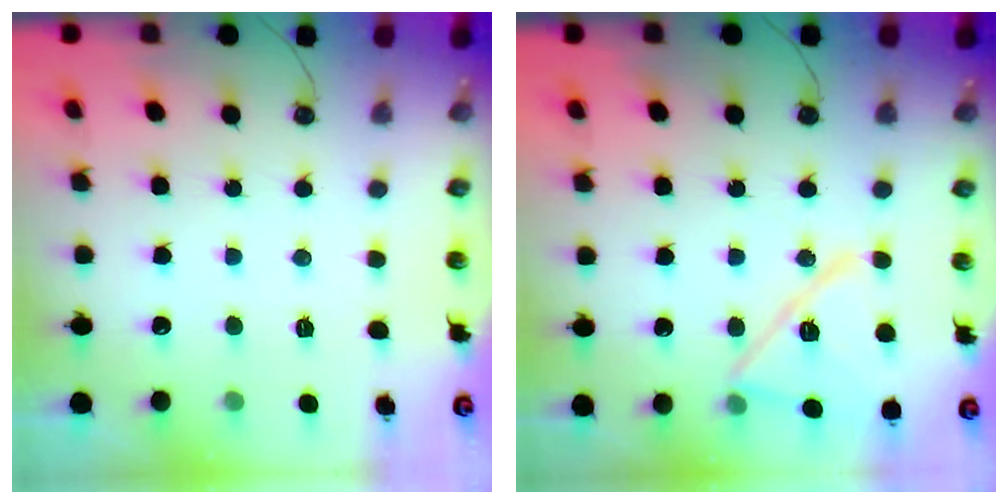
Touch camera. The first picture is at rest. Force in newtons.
{"total": 15.1, "press": 15.1, "slide": 0.1}